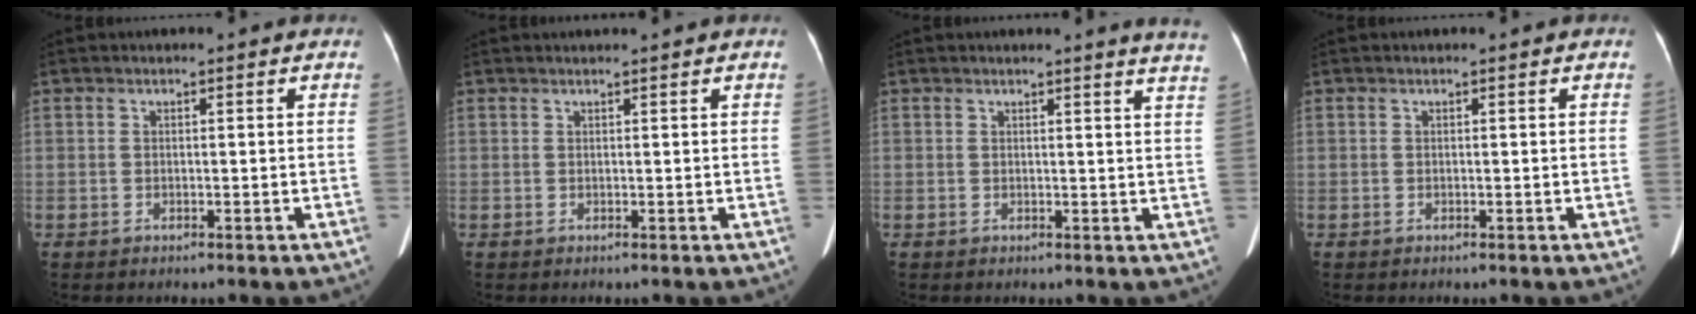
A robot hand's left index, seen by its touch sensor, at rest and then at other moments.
{"total": 1.7, "force": [1.6, -0.4, 0.6], "torque": [-0.010, 0.014, 0.027]}
{"total": 5.7, "force": [5.3, -0.8, 2.1], "torque": [-0.021, -0.029, 0.032]}
{"total": 0.0}